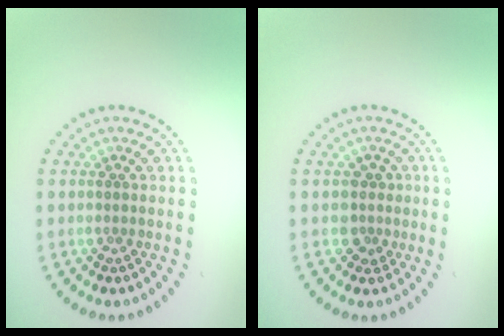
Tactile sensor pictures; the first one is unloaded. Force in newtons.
{"total": 1.8, "press": 1.5, "slide": 1.1}